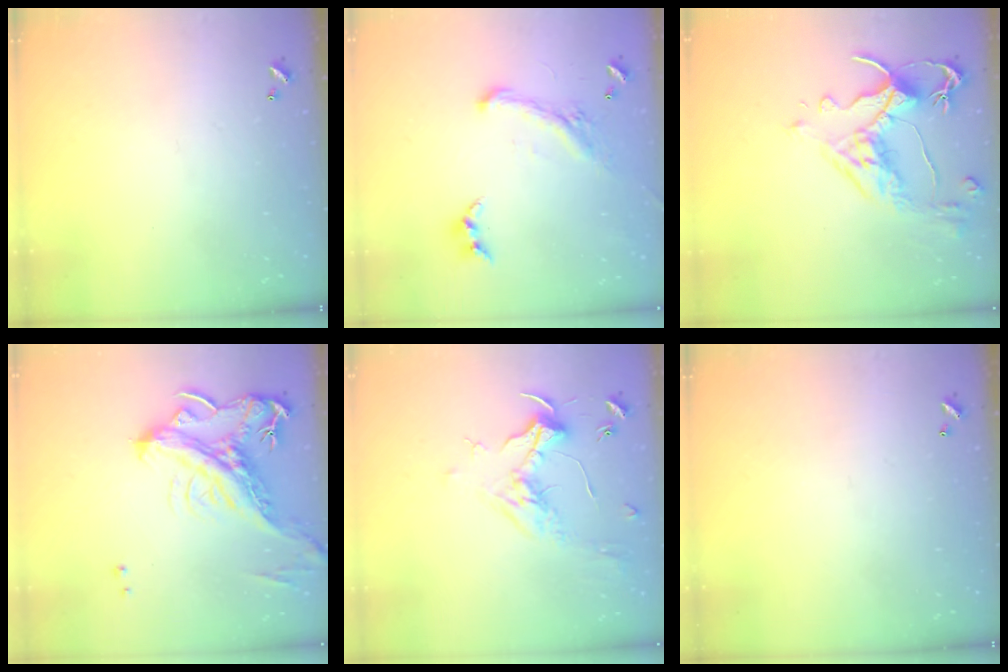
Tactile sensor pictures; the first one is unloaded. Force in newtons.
{"total": 1.9, "press": 1.3, "slide": 1.4}
{"total": 3.5, "press": 3.2, "slide": 1.5}
{"total": 4.7, "press": 4.5, "slide": 1.3}
{"total": 1.8, "press": 1.6, "slide": 0.8}
{"total": 0.0}